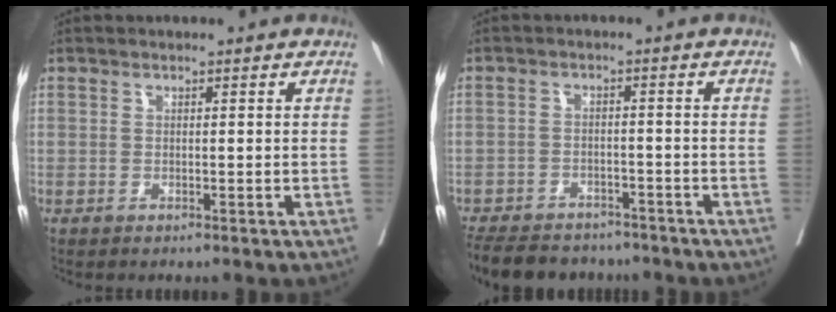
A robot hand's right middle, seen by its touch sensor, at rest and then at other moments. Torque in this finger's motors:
{"motor_torque": [0.70, -0.70, 0.17, 0.08]}